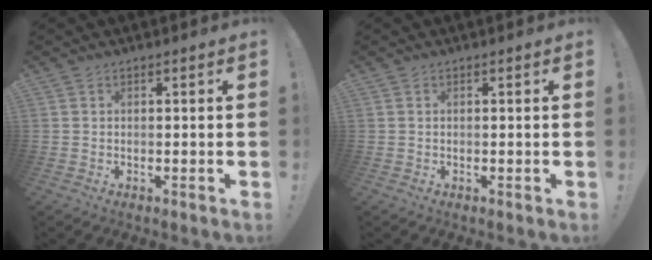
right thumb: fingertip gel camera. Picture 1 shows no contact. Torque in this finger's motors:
{"motor_torque": [0.12, 0.08, 0.16, -0.01, 0.00]}